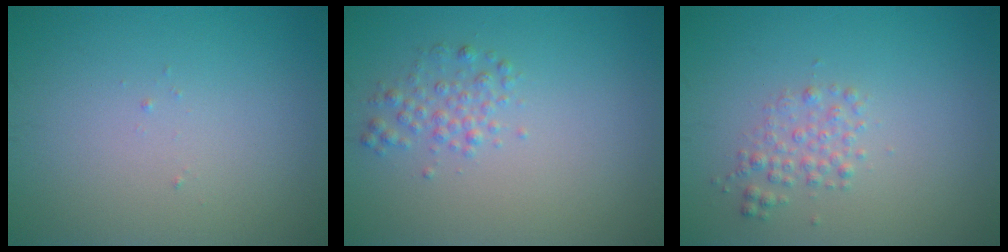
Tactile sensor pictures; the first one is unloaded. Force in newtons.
{"total": 1.7, "press": 1.7, "slide": 0.0}
{"total": 1.7, "press": 1.7, "slide": 0.1}